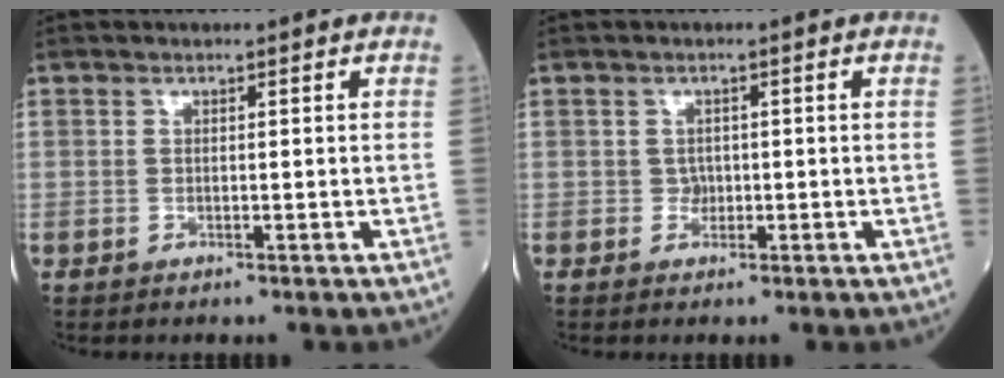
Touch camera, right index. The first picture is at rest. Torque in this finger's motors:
{"motor_torque": [0.08, 0.04, -0.04, 0.01]}